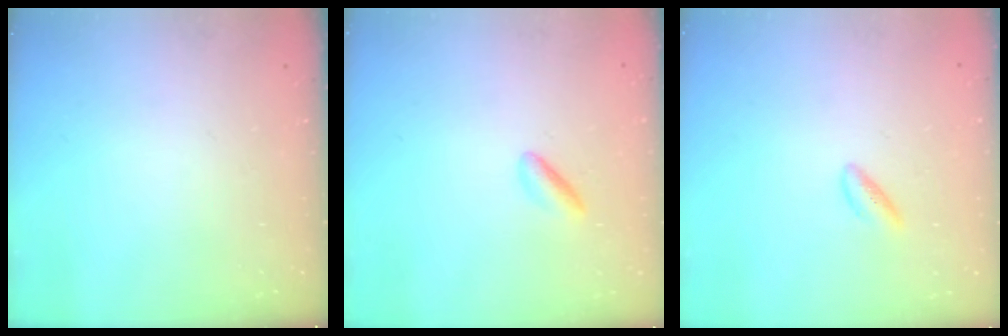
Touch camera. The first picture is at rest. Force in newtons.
{"total": 2.0, "press": 1.8, "slide": 0.8}
{"total": 2.7, "press": 2.4, "slide": 1.2}